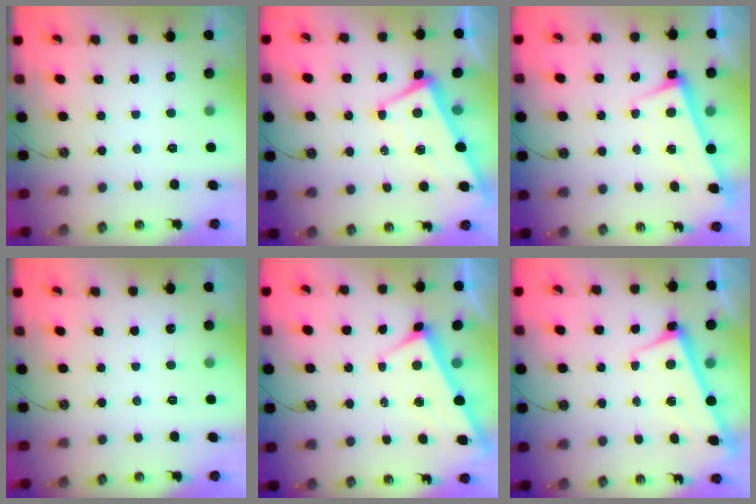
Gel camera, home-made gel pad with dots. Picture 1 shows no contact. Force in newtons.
{"total": 2.4, "press": 2.4, "slide": 0.3}
{"total": 2.8, "press": 2.7, "slide": 0.8}
{"total": 0.0}
{"total": 2.9, "press": 2.9, "slide": 0.4}
{"total": 2.8, "press": 2.8, "slide": 0.3}